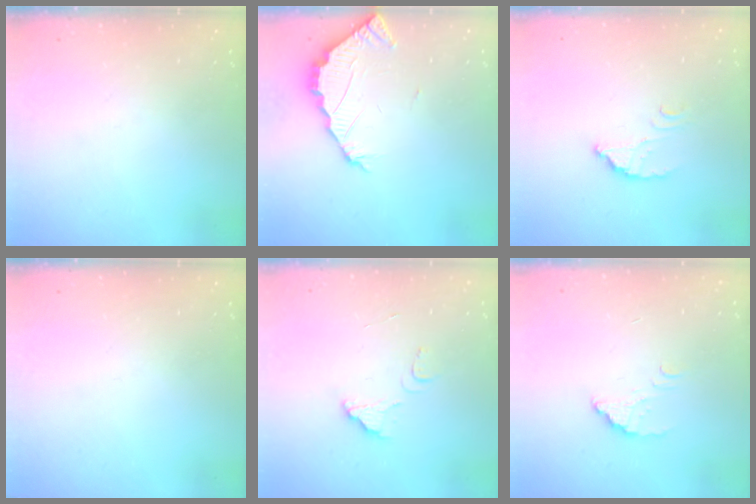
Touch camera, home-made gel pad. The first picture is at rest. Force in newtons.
{"total": 2.6, "press": 2.6, "slide": 0.2}
{"total": 2.4, "press": 2.4, "slide": 0.3}
{"total": 0.0}
{"total": 5.8, "press": 5.8, "slide": 0.5}
{"total": 2.2, "press": 2.2, "slide": 0.1}